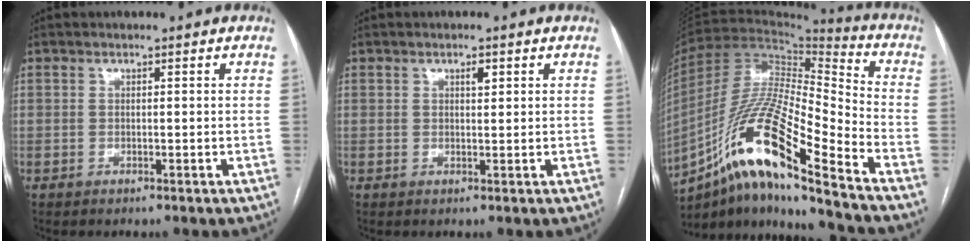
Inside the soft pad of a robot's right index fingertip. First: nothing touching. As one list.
[{"total": 1.5, "force": [0.8, 0.5, 1.2], "torque": [-0.022, -0.002, 0.010]}, {"total": 19.9, "force": [-12.3, 1.4, 15.6], "torque": [-0.320, -0.012, -0.224]}]